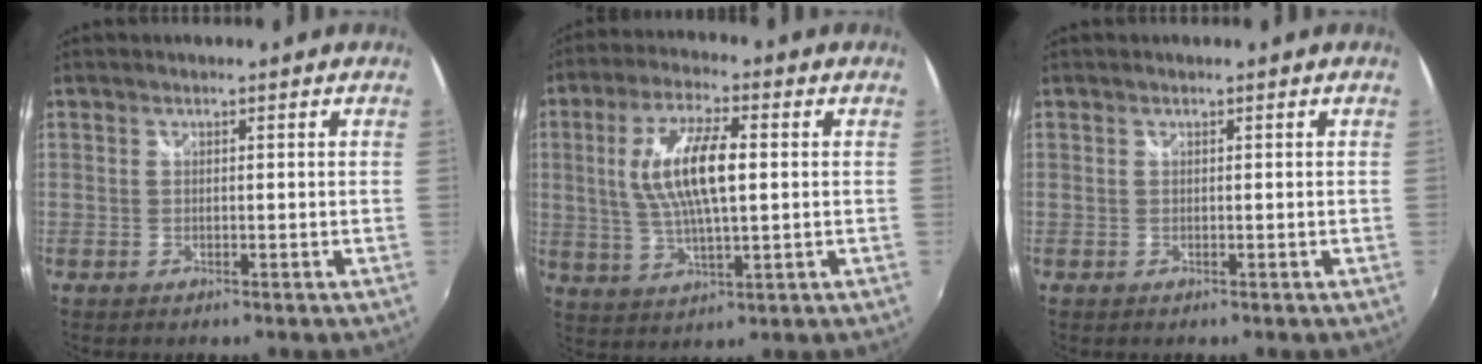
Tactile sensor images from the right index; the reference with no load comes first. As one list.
[{"total": 12.0, "force": [1.5, 3.8, 11.3], "torque": [-0.223, 0.006, 0.032]}, {"total": 0.0}]